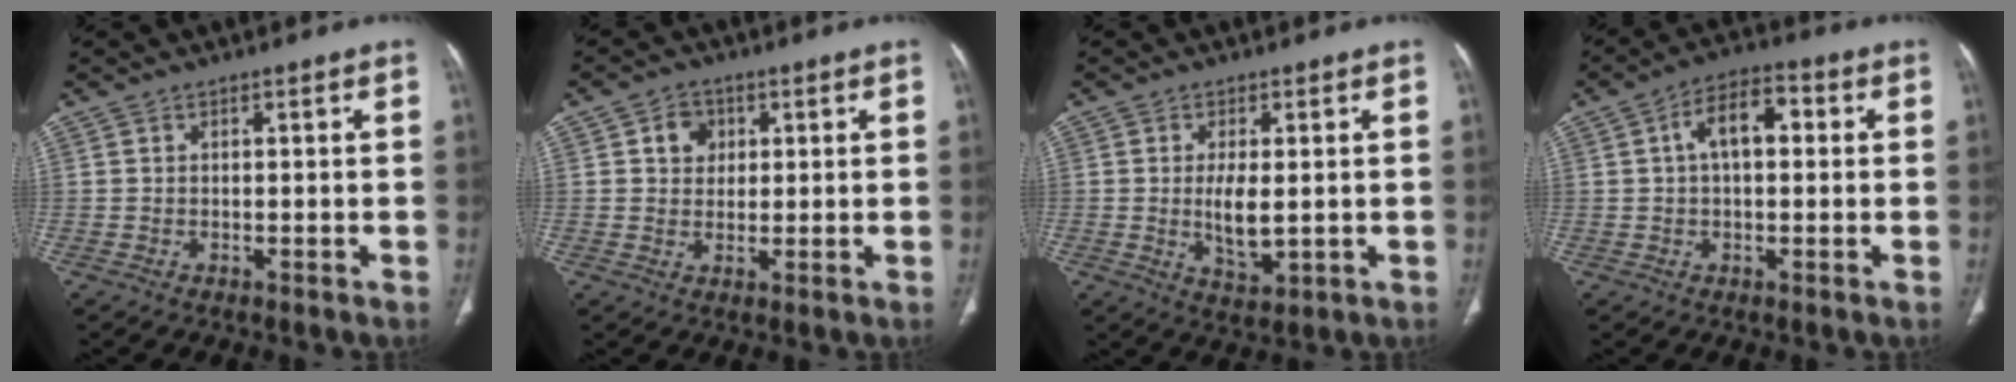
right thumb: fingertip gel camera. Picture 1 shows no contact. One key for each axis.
{"total": 4.6, "fx": 1.5, "fy": 3.9, "fz": 2.1, "tx": -0.010, "ty": -0.002, "tz": 0.023}
{"total": 6.0, "fx": -0.1, "fy": 2.5, "fz": 5.4, "tx": -0.099, "ty": -0.016, "tz": 0.005}
{"total": 8.4, "fx": 1.5, "fy": 4.5, "fz": 6.9, "tx": -0.106, "ty": 0.024, "tz": 0.016}